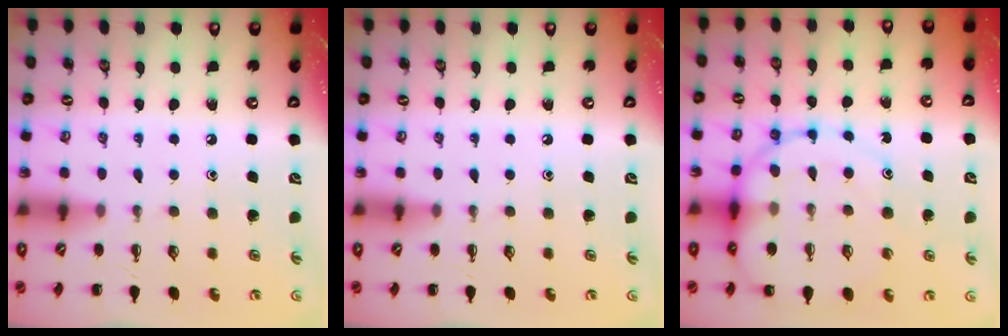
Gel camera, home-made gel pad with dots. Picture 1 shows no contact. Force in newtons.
{"total": 0.0}
{"total": 13.6, "press": 13.3, "slide": 2.6}